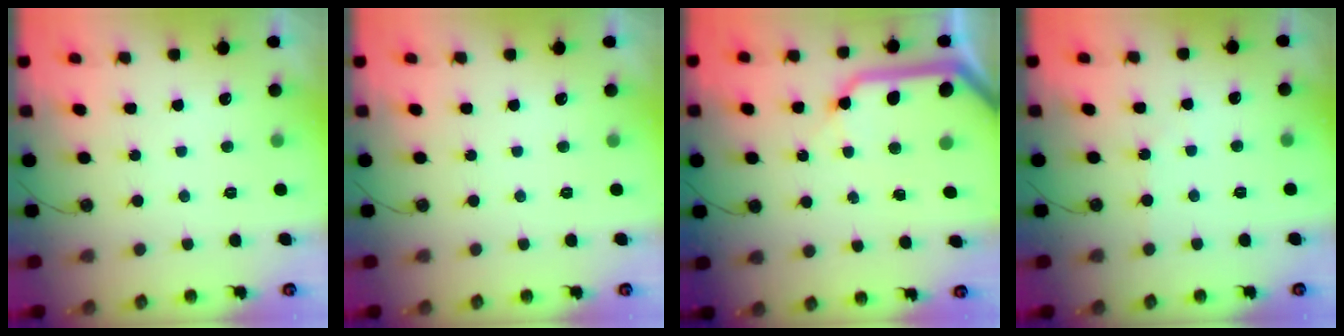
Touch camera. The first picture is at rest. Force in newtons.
{"total": 0.0}
{"total": 14.3, "press": 14.2, "slide": 1.5}
{"total": 2.6, "press": 2.6, "slide": 0.5}